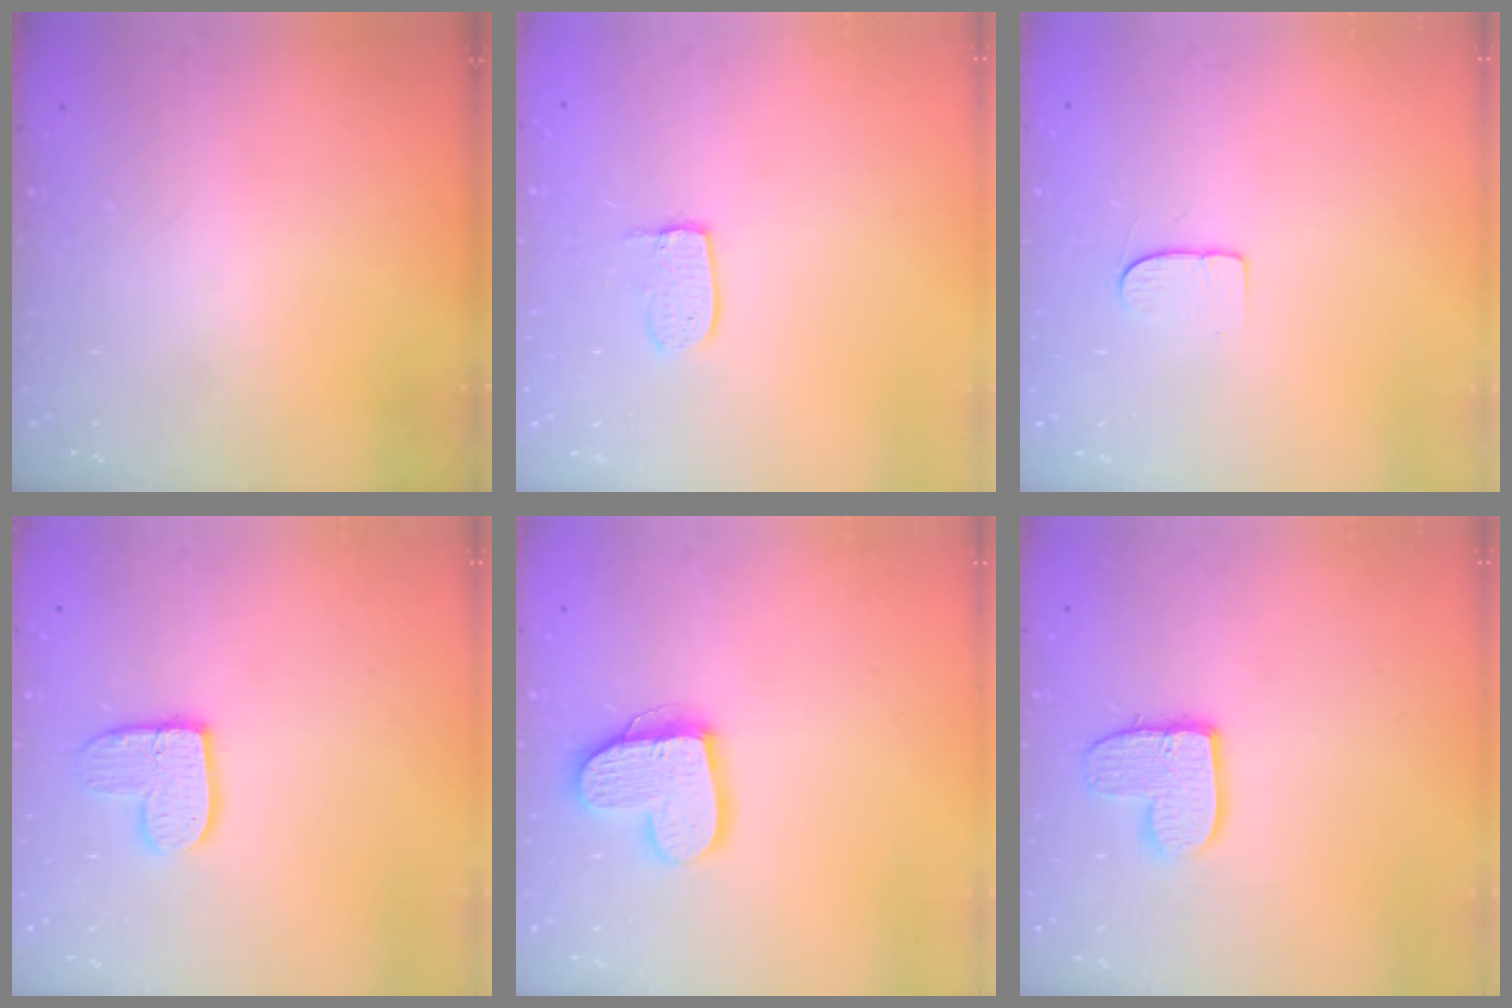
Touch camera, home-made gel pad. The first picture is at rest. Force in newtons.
{"total": 5.5, "press": 5.5, "slide": 0.4}
{"total": 5.4, "press": 5.4, "slide": 0.4}
{"total": 10.7, "press": 10.7, "slide": 1.0}
{"total": 14.8, "press": 14.7, "slide": 1.3}
{"total": 9.8, "press": 9.8, "slide": 0.5}